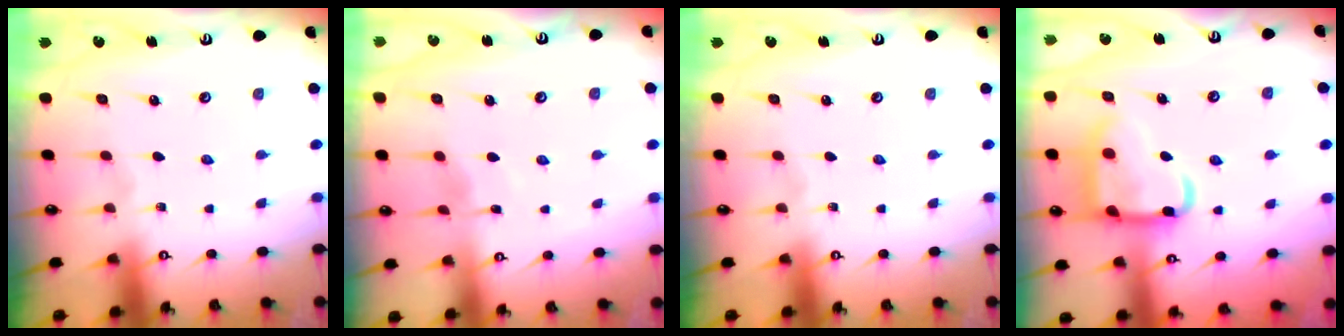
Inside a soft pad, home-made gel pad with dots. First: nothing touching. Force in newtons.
{"total": 4.0, "press": 3.9, "slide": 0.5}
{"total": 0.0}
{"total": 17.5, "press": 17.4, "slide": 1.6}